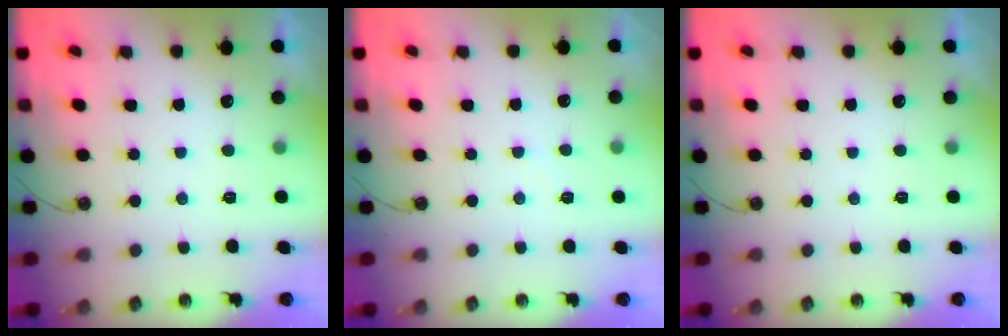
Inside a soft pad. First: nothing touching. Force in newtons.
{"total": 3.1, "press": 3.1, "slide": 0.5}
{"total": 0.0}